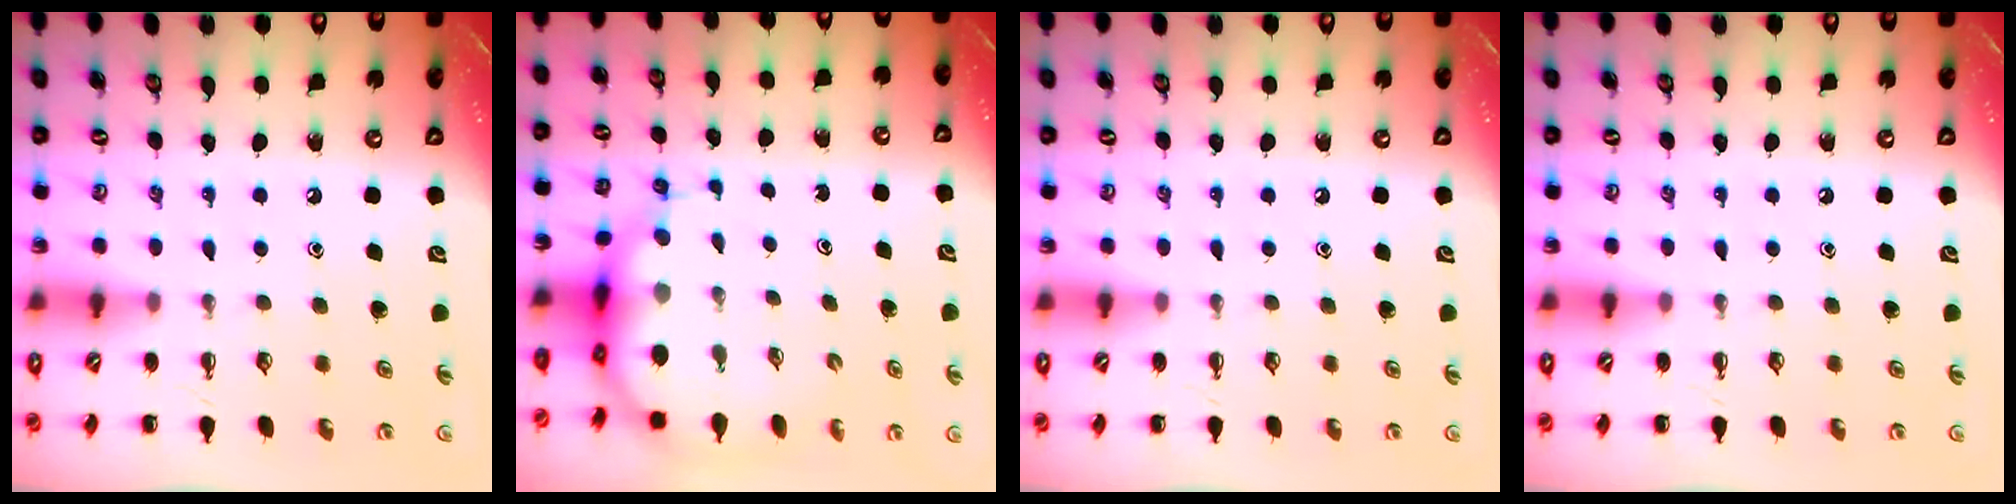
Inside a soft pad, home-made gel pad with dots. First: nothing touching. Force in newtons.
{"total": 8.1, "press": 7.7, "slide": 2.4}
{"total": 0.0}
{"total": 0.0}